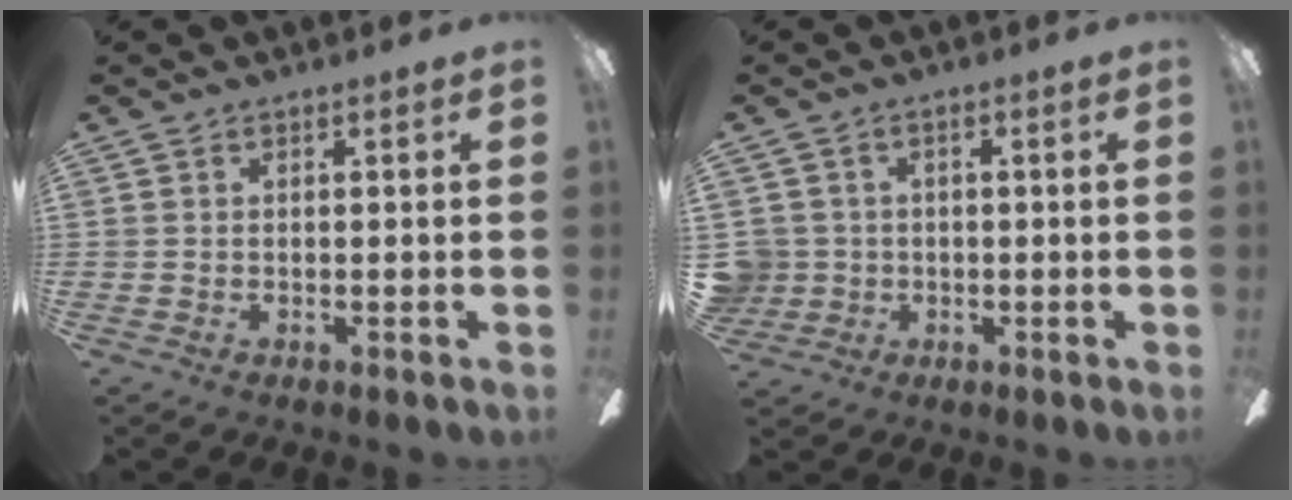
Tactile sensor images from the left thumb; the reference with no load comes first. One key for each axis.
{"total": 4.1, "fx": 0.2, "fy": 4.1, "fz": 0.4, "tx": -0.026, "ty": 0.011, "tz": 0.004}